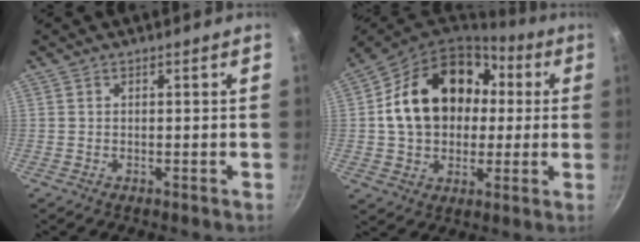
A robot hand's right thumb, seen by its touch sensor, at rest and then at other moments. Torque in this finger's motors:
{"motor_torque": [1.26, 3.75, 1.58, -0.19, 0.20]}